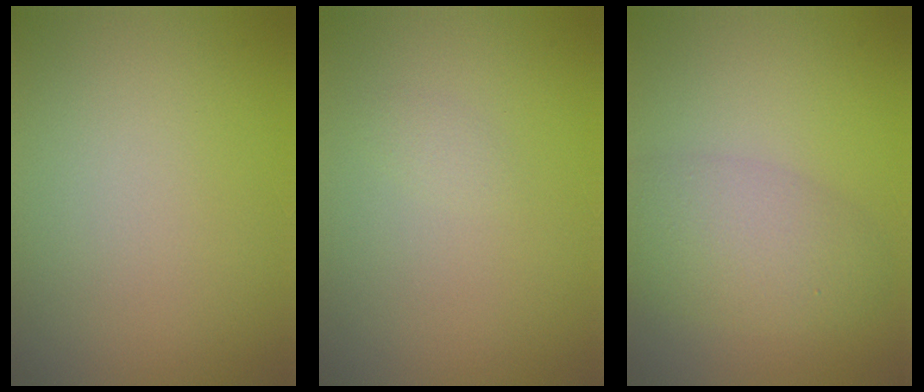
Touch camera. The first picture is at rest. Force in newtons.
{"total": 0.7, "press": 0.7, "slide": 0.1}
{"total": 4.7, "press": 4.7, "slide": 0.1}